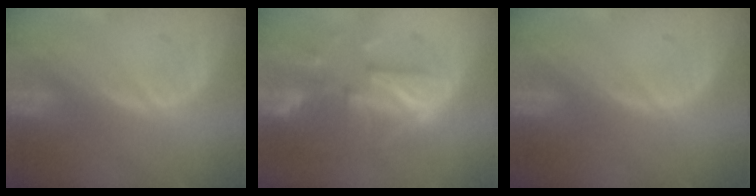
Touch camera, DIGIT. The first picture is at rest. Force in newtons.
{"total": 9.9, "press": 8.8, "slide": 4.7}
{"total": 0.0}